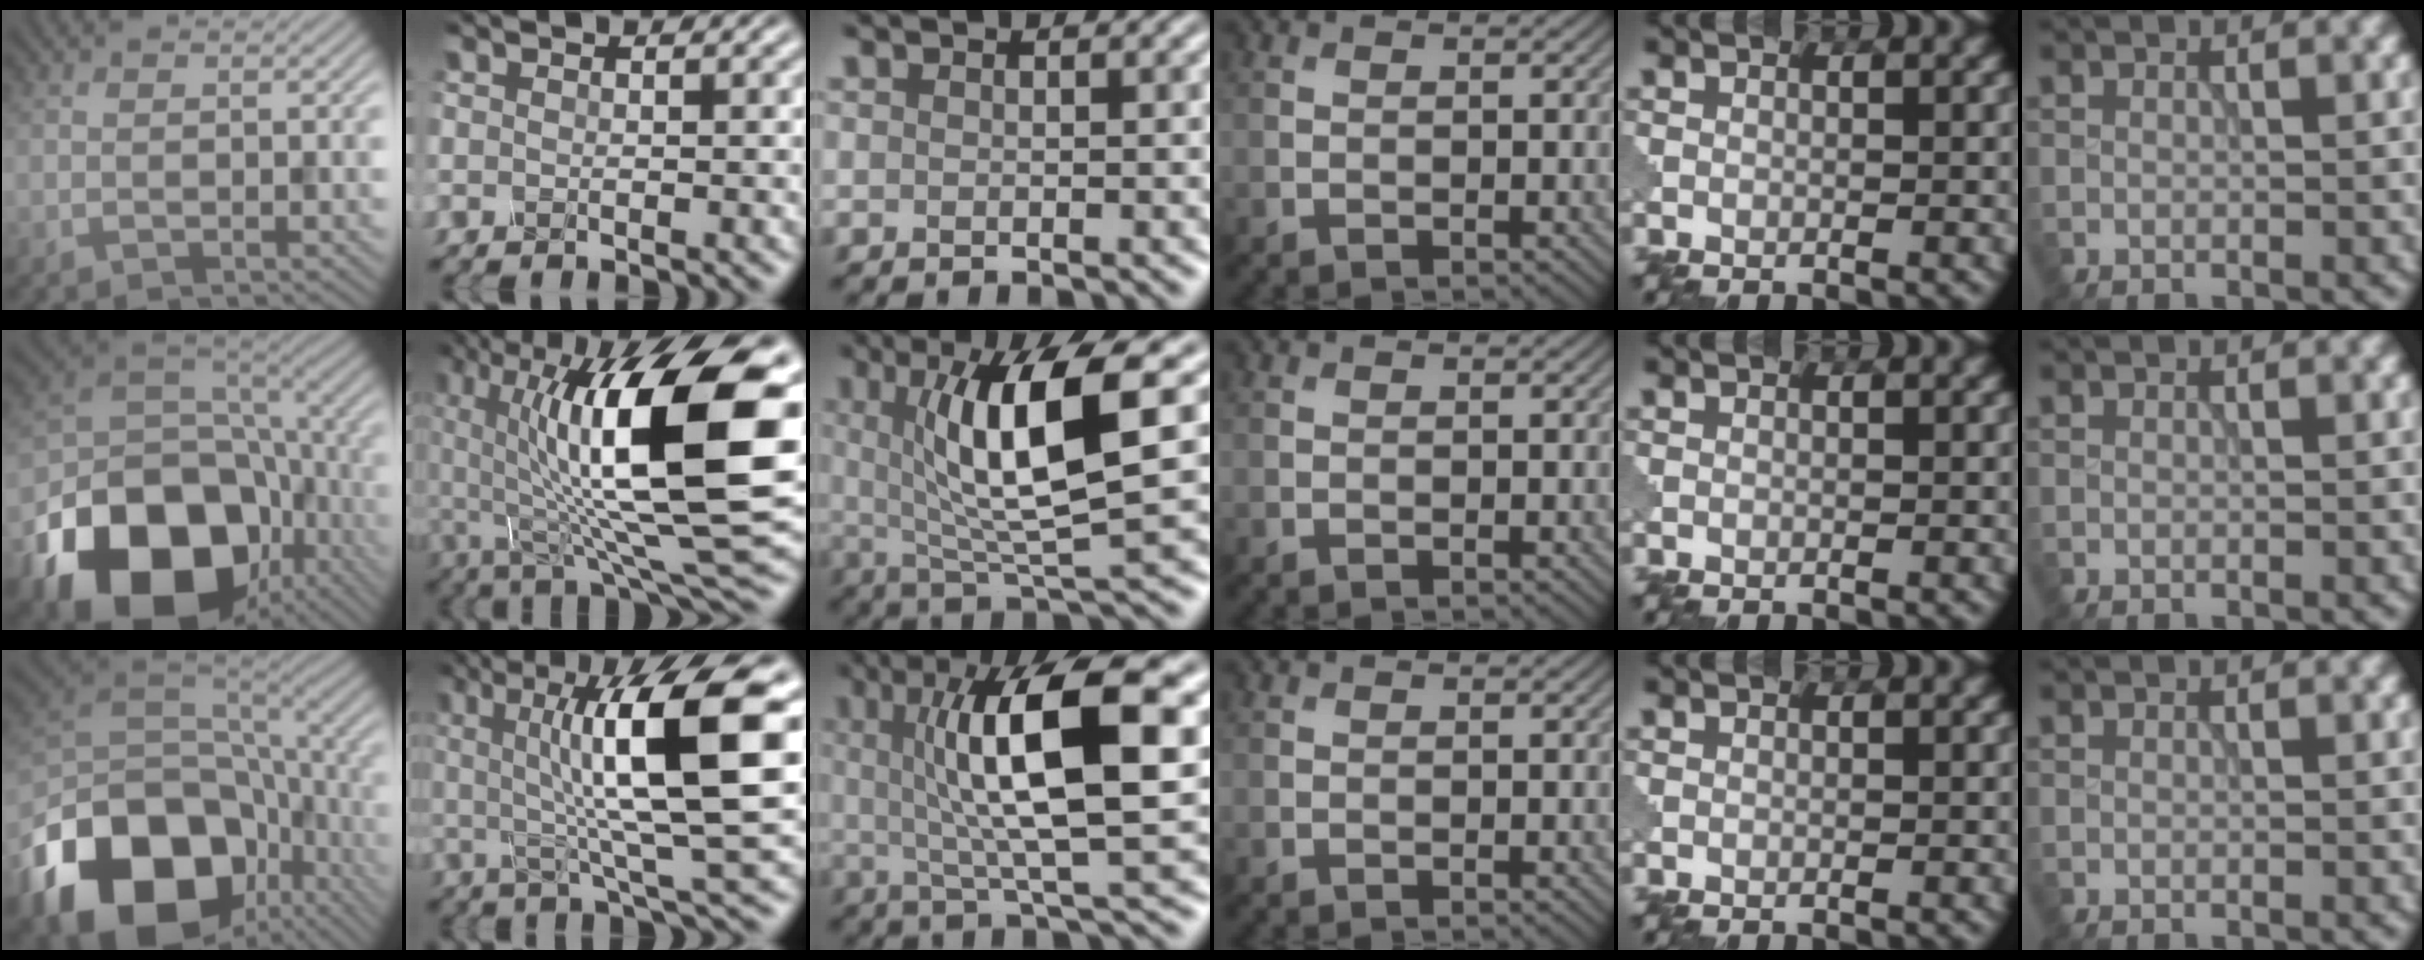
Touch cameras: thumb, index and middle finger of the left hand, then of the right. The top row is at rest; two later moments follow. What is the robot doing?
{"motion": "shake", "object": "sieve"}